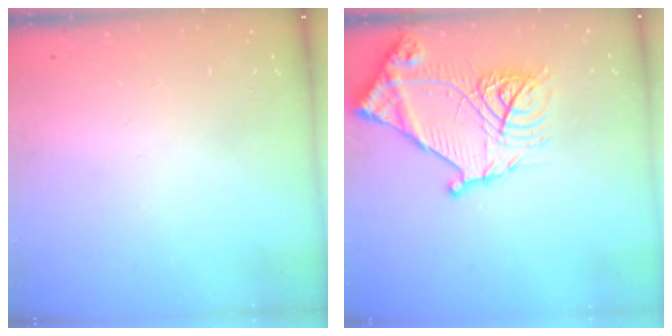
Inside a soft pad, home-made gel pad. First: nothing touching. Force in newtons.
{"total": 18.7, "press": 18.6, "slide": 1.8}